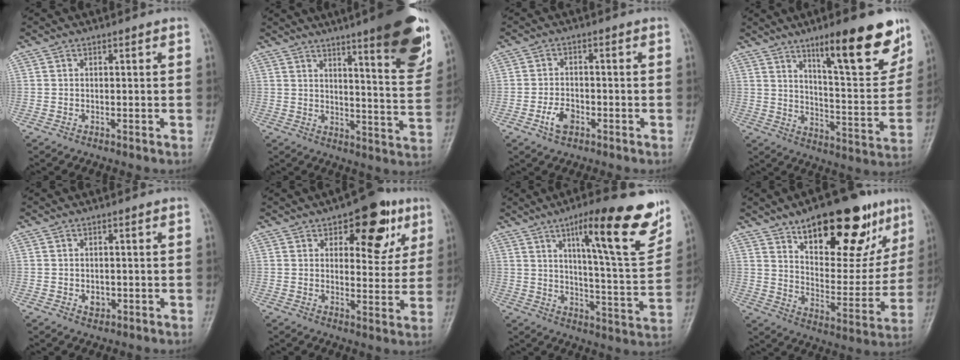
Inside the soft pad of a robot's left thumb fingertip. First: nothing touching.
{"total": 17.5, "force": [10.5, 2.8, 13.7], "torque": [-0.155, -0.062, 0.141]}
{"total": 4.1, "force": [-1.9, 2.5, 2.6], "torque": [-0.044, 0.012, -0.037]}
{"total": 17.7, "force": [11.2, 4.0, 13.2], "torque": [-0.154, -0.069, 0.175]}
{"total": 2.0, "force": [-0.3, 1.6, 1.1], "torque": [-0.010, 0.000, 0.000]}
{"total": 12.7, "force": [6.1, 6.4, 9.2], "torque": [-0.073, -0.020, 0.077]}
{"total": 19.6, "force": [11.1, 3.7, 15.7], "torque": [-0.189, -0.054, 0.165]}
{"total": 23.9, "force": [13.9, 10.7, 16.2], "torque": [-0.178, -0.048, 0.215]}